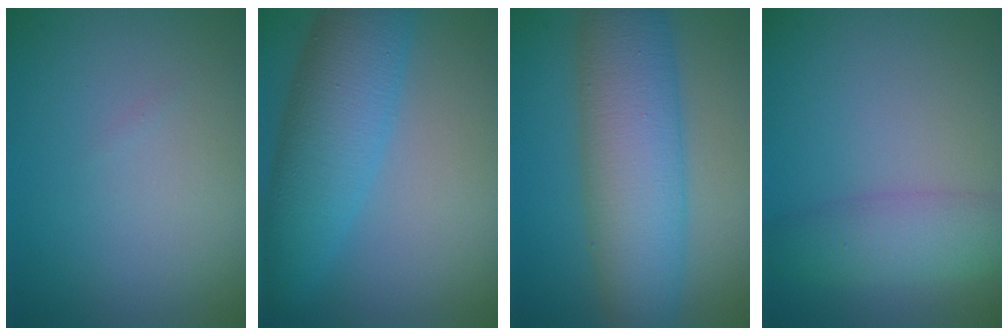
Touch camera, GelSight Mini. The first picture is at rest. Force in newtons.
{"total": 7.4, "press": 7.4, "slide": 0.3}
{"total": 8.6, "press": 8.6, "slide": 0.1}
{"total": 4.1, "press": 4.1, "slide": 0.1}